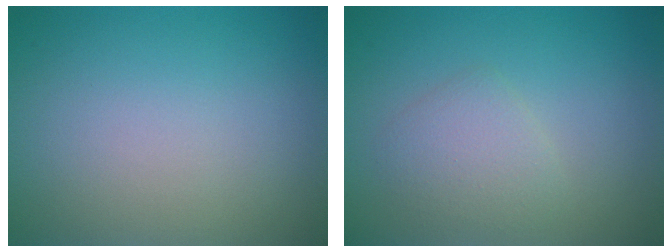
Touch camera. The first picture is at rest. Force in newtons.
{"total": 2.2, "press": 2.2, "slide": 0.1}